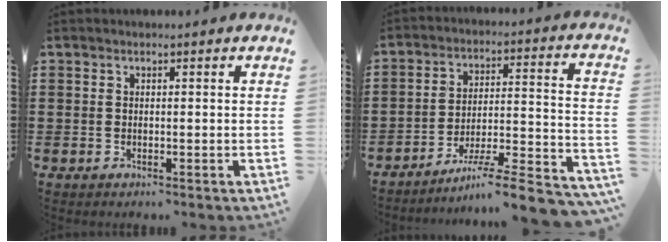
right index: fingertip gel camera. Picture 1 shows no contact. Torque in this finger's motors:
{"motor_torque": [1.37, 0.77, 0.21, 0.01]}